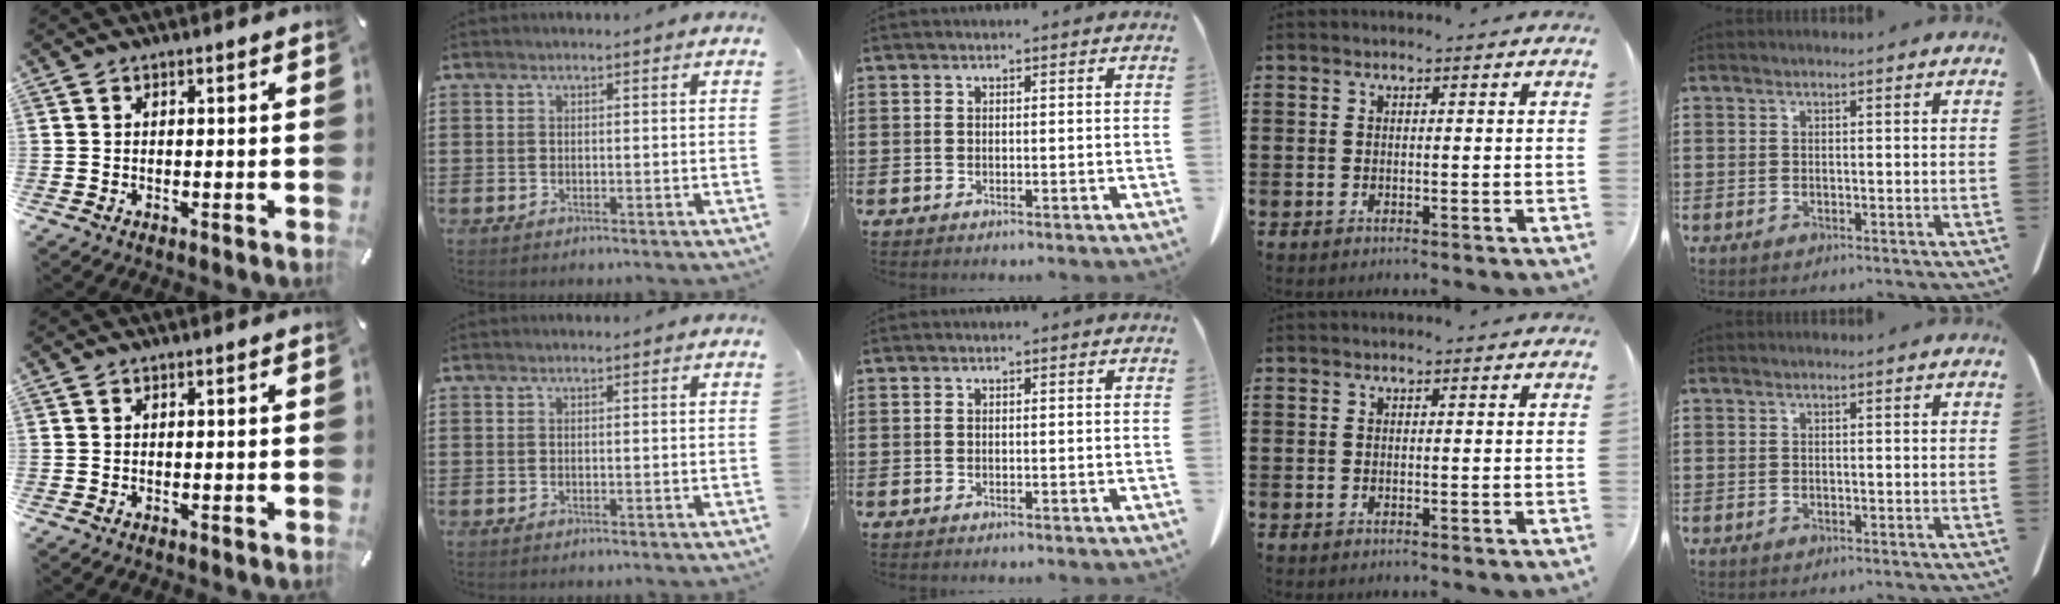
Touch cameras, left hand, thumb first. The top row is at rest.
{}